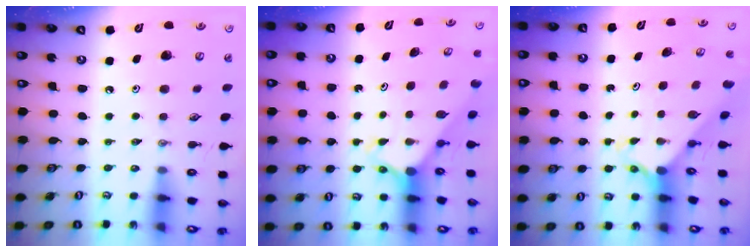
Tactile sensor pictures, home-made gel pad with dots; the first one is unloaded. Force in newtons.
{"total": 2.6, "press": 2.6, "slide": 0.2}
{"total": 2.1, "press": 2.1, "slide": 0.2}